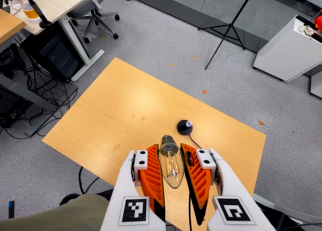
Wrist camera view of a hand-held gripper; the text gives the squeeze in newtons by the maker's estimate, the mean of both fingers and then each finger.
{"total": 19.1, "left": 21.1, "right": 17.2}